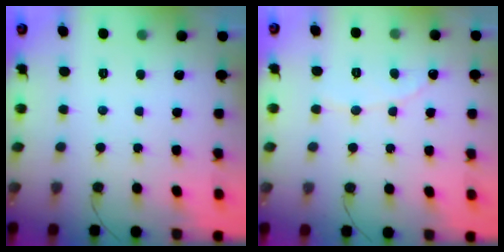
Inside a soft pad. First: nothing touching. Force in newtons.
{"total": 1.7, "press": 1.7, "slide": 0.1}